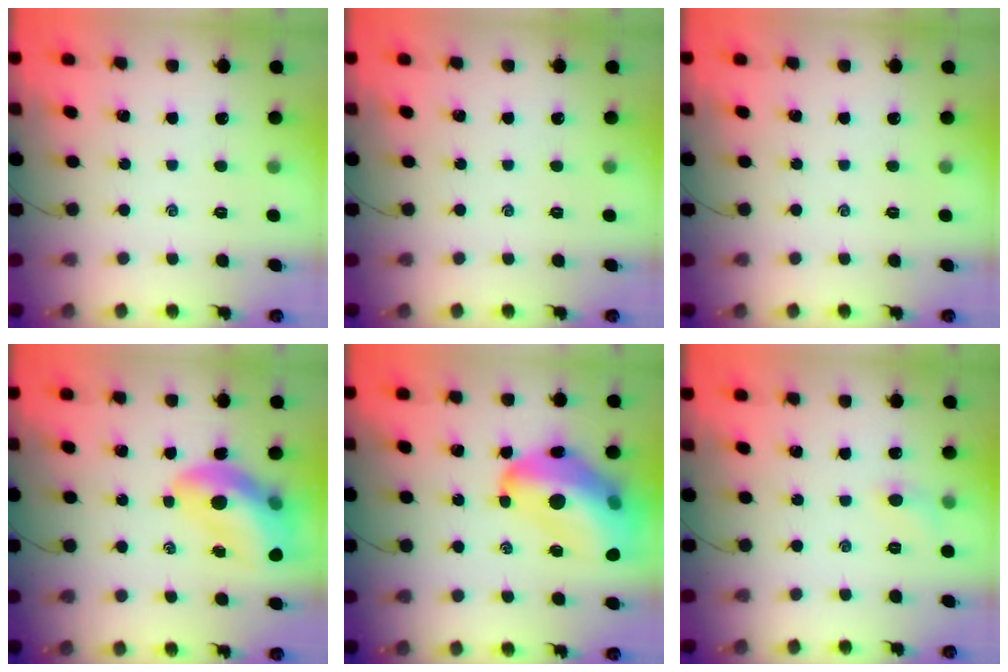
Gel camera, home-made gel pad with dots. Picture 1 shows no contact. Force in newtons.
{"total": 0.0}
{"total": 0.0}
{"total": 14.6, "press": 14.0, "slide": 4.1}
{"total": 23.2, "press": 22.4, "slide": 5.9}
{"total": 5.2, "press": 4.9, "slide": 1.7}